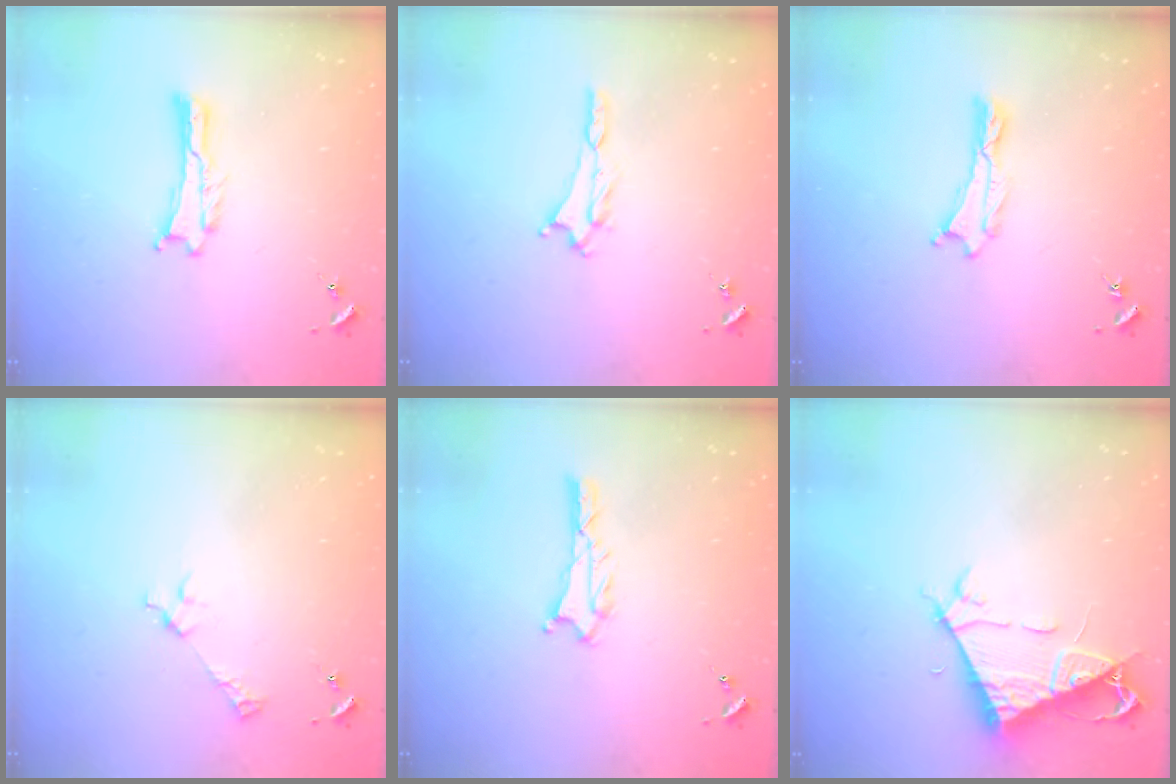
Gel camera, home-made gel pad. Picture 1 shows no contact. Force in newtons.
{"total": 1.3, "press": 1.3, "slide": 0.2}
{"total": 0.0}
{"total": 2.6, "press": 2.6, "slide": 0.3}
{"total": 0.7, "press": 0.7, "slide": 0.1}
{"total": 7.2, "press": 7.2, "slide": 0.9}